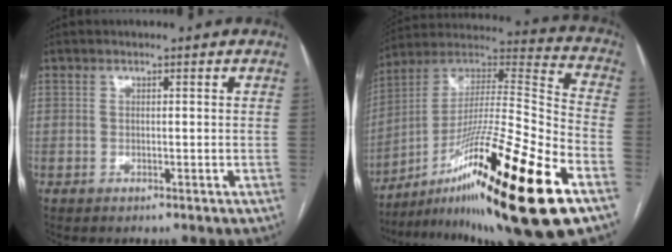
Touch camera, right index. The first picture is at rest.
{"total": 28.3, "force": [-14.2, 1.4, 24.4], "torque": [-0.380, -0.018, -0.237]}